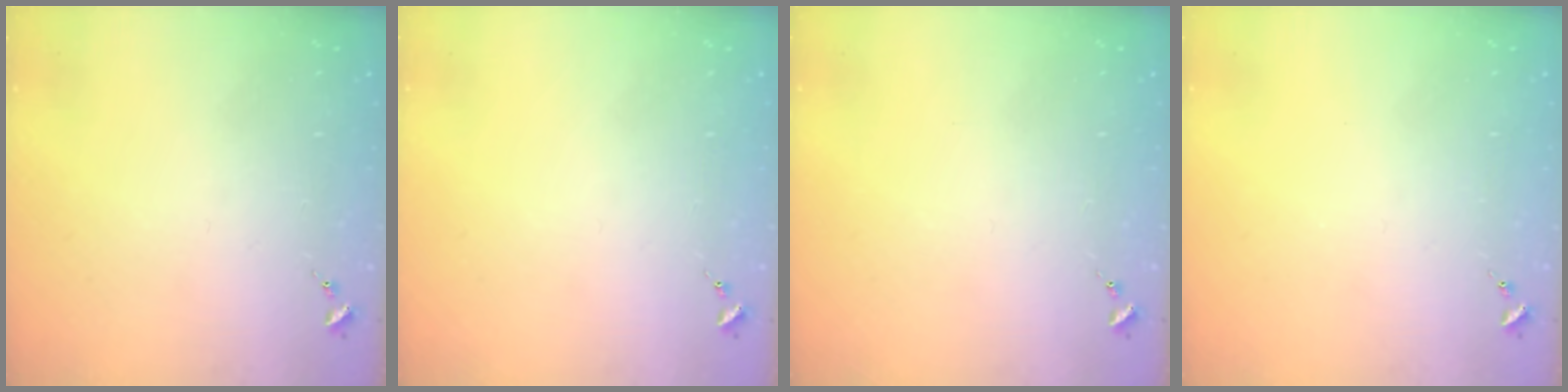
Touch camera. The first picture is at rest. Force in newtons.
{"total": 0.0}
{"total": 0.0}
{"total": 0.0}